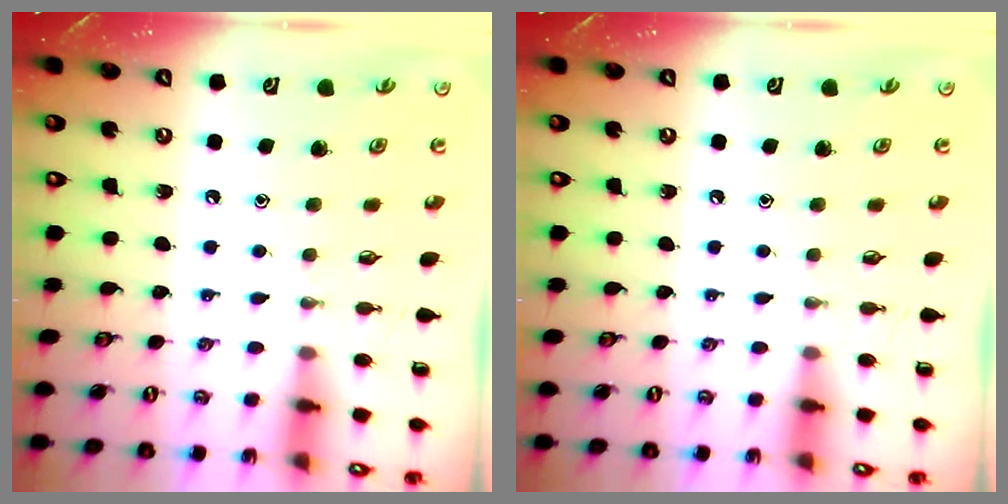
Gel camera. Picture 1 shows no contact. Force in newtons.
{"total": 0.0}